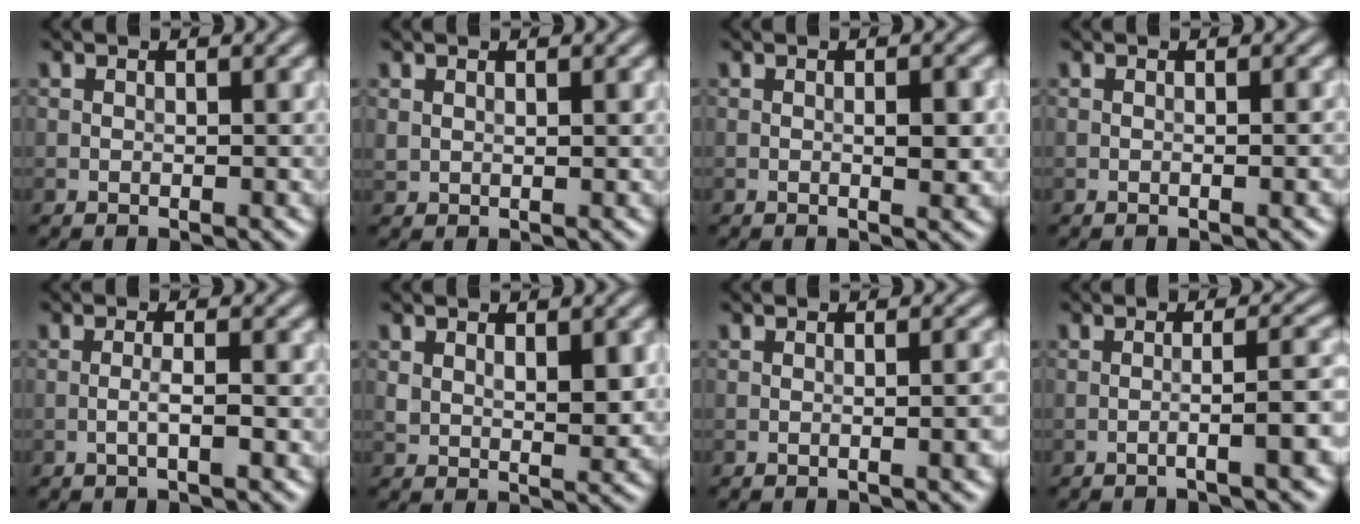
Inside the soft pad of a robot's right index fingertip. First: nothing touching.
{"total": 0.7, "force": [0.5, 0.4, 0.3], "torque": [-0.008, -0.003, 0.014]}
{"total": 2.0, "force": [0.0, 0.4, 1.9], "torque": [-0.030, -0.003, 0.000]}
{"total": 1.1, "force": [-0.2, 0.2, 1.0], "torque": [-0.010, 0.001, -0.006]}
{"total": 1.4, "force": [-0.5, 0.0, 1.3], "torque": [-0.026, 0.004, -0.012]}
{"total": 3.2, "force": [1.0, 1.7, 2.6], "torque": [-0.048, -0.006, 0.025]}
{"total": 2.9, "force": [-0.5, 0.9, 2.7], "torque": [-0.023, 0.003, -0.007]}
{"total": 4.0, "force": [-1.5, 0.6, 3.7], "torque": [-0.038, 0.017, -0.038]}